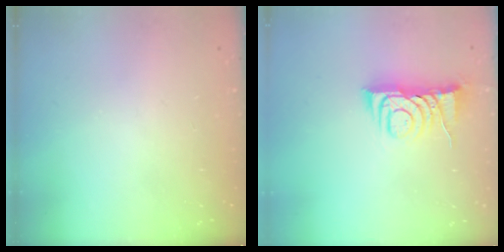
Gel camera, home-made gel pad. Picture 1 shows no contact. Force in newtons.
{"total": 8.3, "press": 8.3, "slide": 0.5}